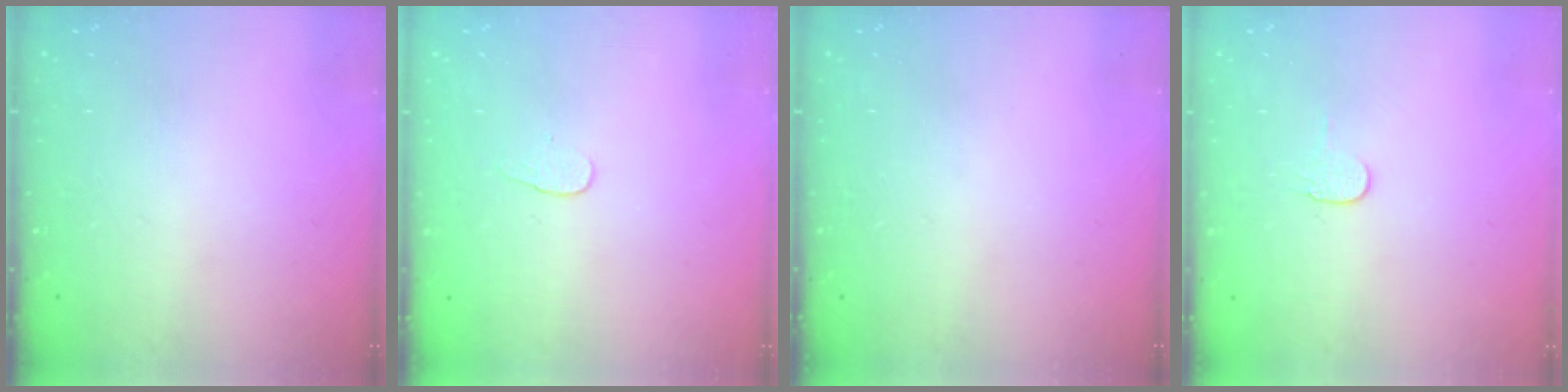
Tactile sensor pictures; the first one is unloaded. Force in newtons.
{"total": 3.1, "press": 3.1, "slide": 0.3}
{"total": 0.0}
{"total": 4.0, "press": 3.9, "slide": 0.5}